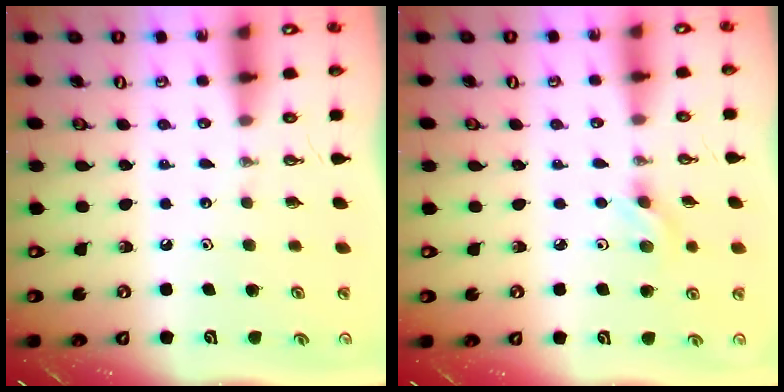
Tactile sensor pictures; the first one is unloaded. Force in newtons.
{"total": 5.3, "press": 4.6, "slide": 2.6}